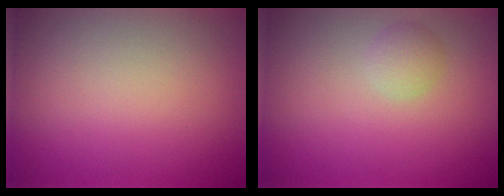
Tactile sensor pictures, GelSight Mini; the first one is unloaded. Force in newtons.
{"total": 1.4, "press": 1.4, "slide": 0.0}